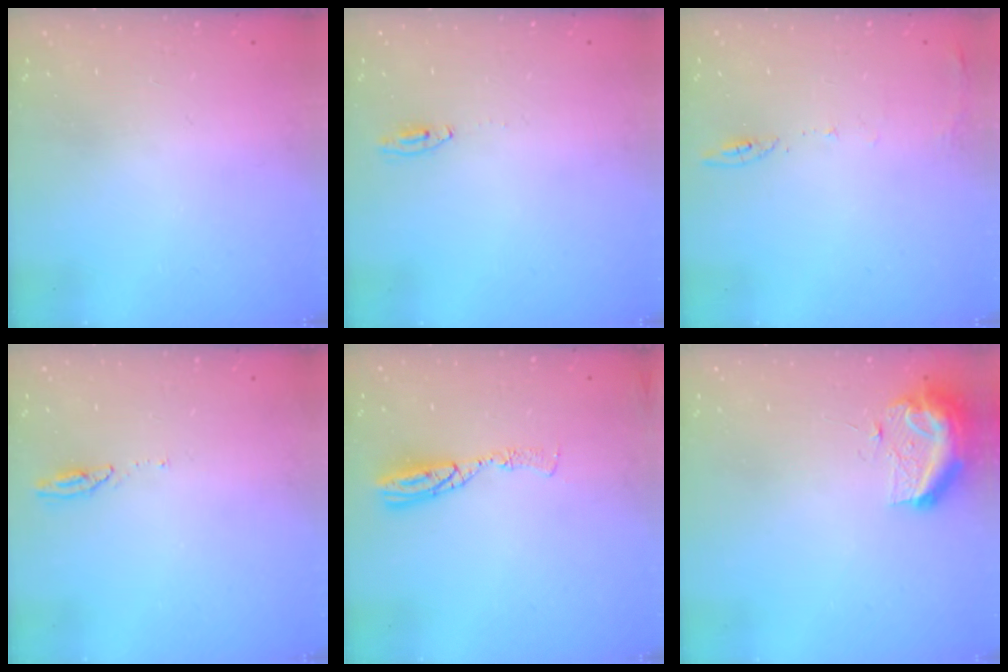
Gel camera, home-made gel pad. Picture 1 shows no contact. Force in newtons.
{"total": 2.2, "press": 2.2, "slide": 0.2}
{"total": 6.5, "press": 6.5, "slide": 0.9}
{"total": 3.6, "press": 3.5, "slide": 0.3}
{"total": 7.7, "press": 7.7, "slide": 0.8}
{"total": 10.4, "press": 10.4, "slide": 0.9}